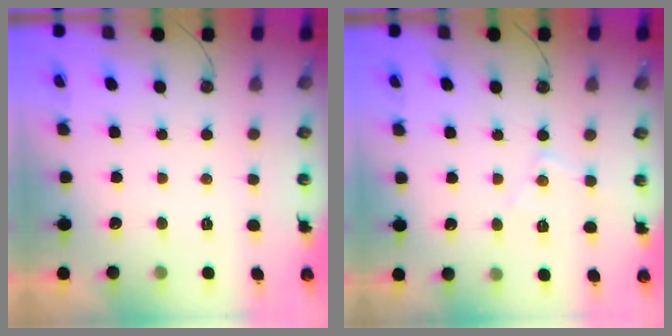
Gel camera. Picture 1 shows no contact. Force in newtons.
{"total": 6.7, "press": 6.7, "slide": 0.6}